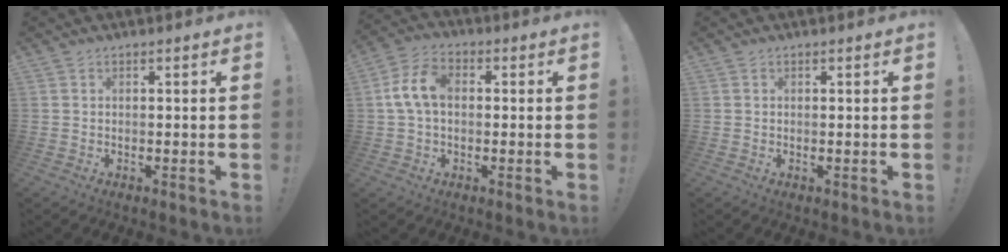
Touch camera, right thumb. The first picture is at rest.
{"total": 9.8, "force": [0.6, 6.4, 7.4], "torque": [-0.151, 0.015, 0.017]}
{"total": 0.0}